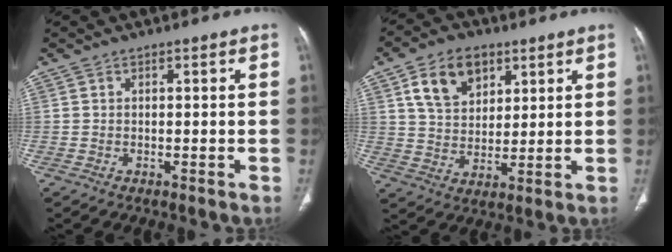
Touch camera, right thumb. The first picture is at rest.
{"total": 11.0, "force": [5.2, 7.3, 6.3], "torque": [-0.082, -0.017, 0.098]}